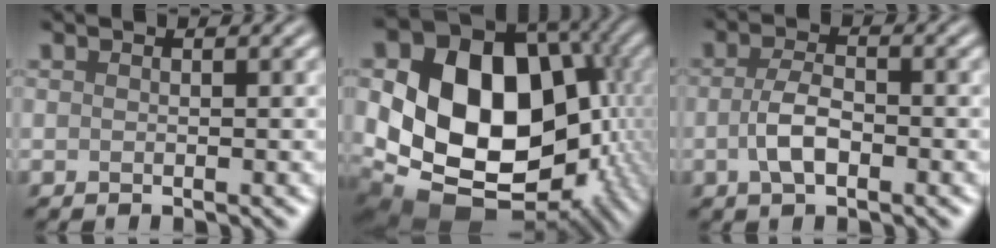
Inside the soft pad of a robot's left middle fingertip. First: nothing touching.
{"total": 20.3, "force": [-0.8, 15.7, 12.8], "torque": [-0.215, -0.015, 0.000]}
{"total": 3.2, "force": [-0.8, 1.5, 2.6], "torque": [-0.053, 0.000, -0.020]}